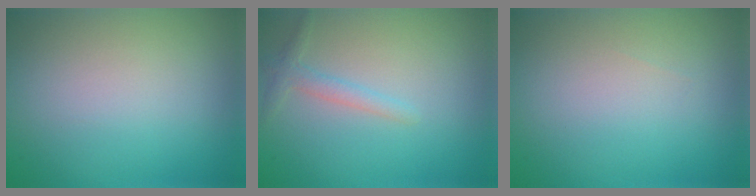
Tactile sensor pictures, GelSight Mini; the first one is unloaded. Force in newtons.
{"total": 1.5, "press": 1.5, "slide": 0.1}
{"total": 0.0}